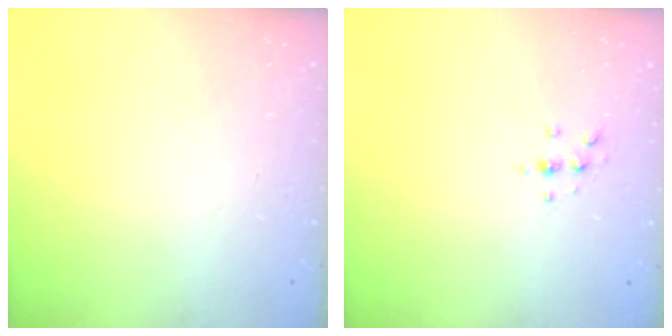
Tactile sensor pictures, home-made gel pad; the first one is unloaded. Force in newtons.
{"total": 2.4, "press": 2.4, "slide": 0.3}